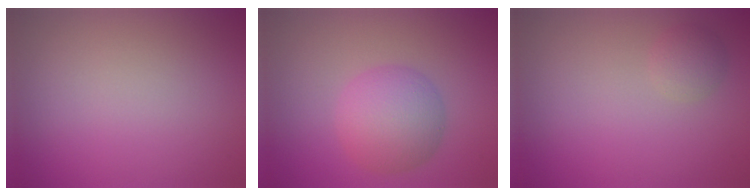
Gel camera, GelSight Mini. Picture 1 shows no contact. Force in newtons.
{"total": 4.9, "press": 4.9, "slide": 0.1}
{"total": 1.5, "press": 1.5, "slide": 0.1}